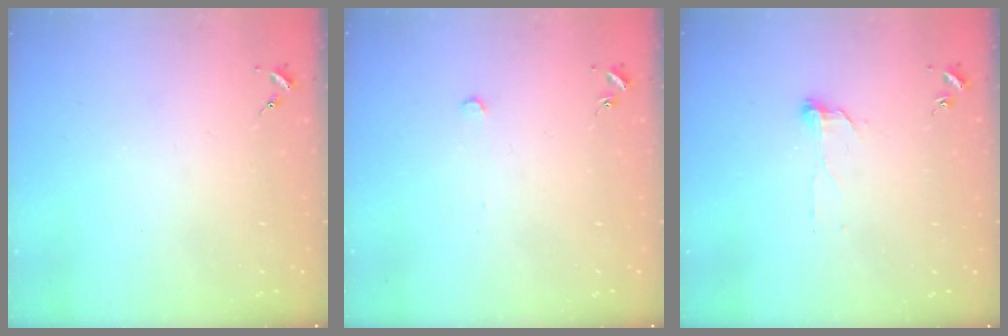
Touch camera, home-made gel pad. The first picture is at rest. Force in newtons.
{"total": 2.6, "press": 2.6, "slide": 0.1}
{"total": 6.4, "press": 6.3, "slide": 0.5}